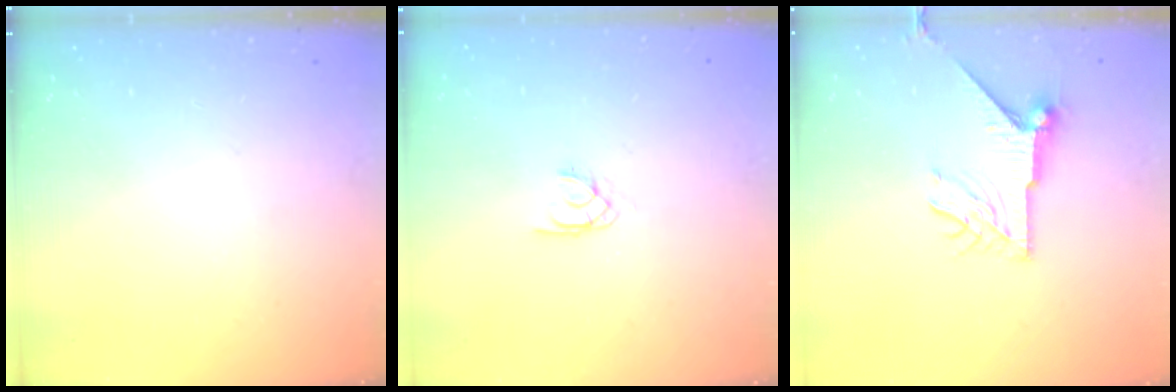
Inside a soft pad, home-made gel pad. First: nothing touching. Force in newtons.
{"total": 1.8, "press": 1.8, "slide": 0.3}
{"total": 9.2, "press": 9.2, "slide": 0.3}